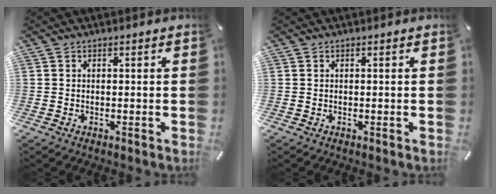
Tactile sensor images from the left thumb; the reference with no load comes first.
{"total": 0.0}